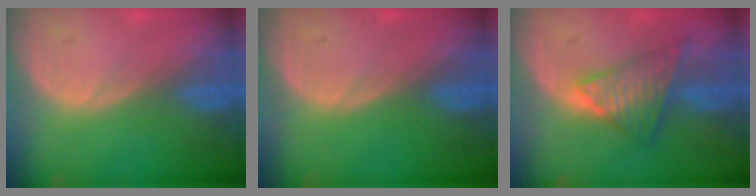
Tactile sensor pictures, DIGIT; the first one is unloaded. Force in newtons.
{"total": 0.0}
{"total": 7.2, "press": 6.5, "slide": 3.2}